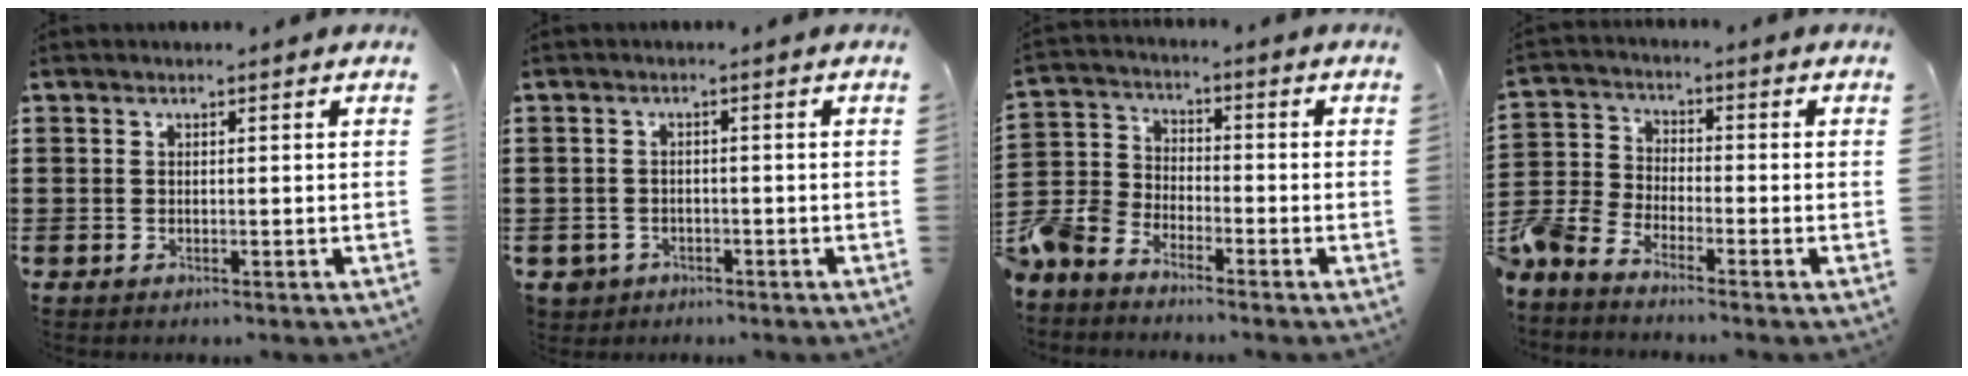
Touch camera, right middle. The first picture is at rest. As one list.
[{"total": 1.7, "force": [-1.2, 1.2, 0.1], "torque": [-0.009, 0.000, -0.029]}, {"total": 6.9, "force": [-6.2, 2.8, 1.0], "torque": [-0.054, 0.004, -0.131]}, {"total": 5.7, "force": [-5.2, 1.7, 1.3], "torque": [-0.062, -0.002, -0.113]}]